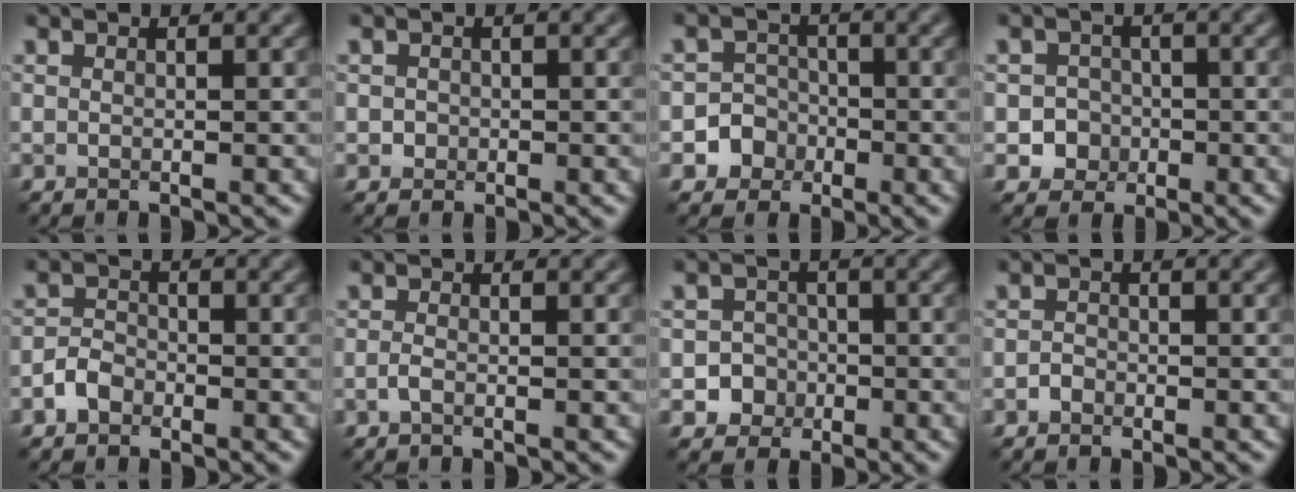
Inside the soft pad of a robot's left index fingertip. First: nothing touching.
{"total": 0.9, "force": [-0.1, 0.8, 0.2], "torque": [0.004, -0.003, -0.003]}
{"total": 3.6, "force": [-1.5, 3.3, 0.3], "torque": [0.033, 0.004, -0.039]}
{"total": 2.8, "force": [-0.9, 2.6, 0.5], "torque": [0.017, 0.002, -0.022]}
{"total": 1.8, "force": [-1.1, 1.3, 0.7], "torque": [-0.009, 0.006, -0.024]}
{"total": 0.8, "force": [-0.4, 0.3, 0.6], "torque": [-0.016, -0.001, -0.010]}
{"total": 3.2, "force": [-1.2, 2.9, 0.4], "torque": [0.029, 0.002, -0.029]}
{"total": 0.8, "force": [-0.5, 0.6, 0.2], "torque": [-0.001, 0.000, -0.010]}